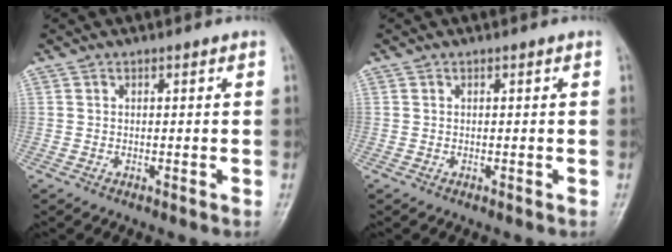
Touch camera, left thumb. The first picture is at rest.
{"total": 0.0}